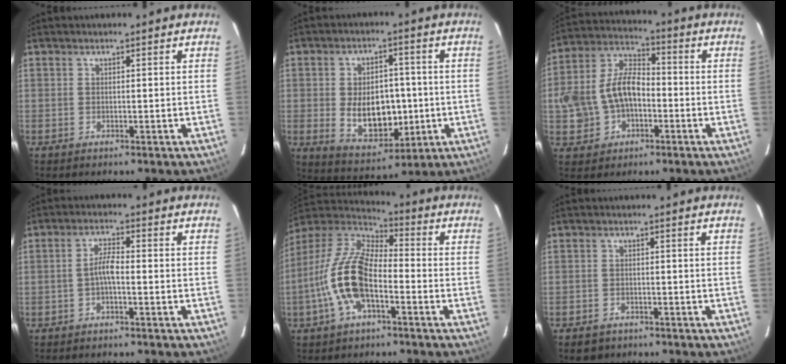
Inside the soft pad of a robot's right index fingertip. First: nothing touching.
{"total": 11.9, "force": [-1.1, 7.7, 9.0], "torque": [-0.171, 0.000, 0.007]}
{"total": 13.9, "force": [-3.2, 9.9, 9.2], "torque": [-0.213, 0.025, -0.050]}
{"total": 3.0, "force": [-1.2, 0.6, 2.7], "torque": [-0.057, 0.009, -0.024]}
{"total": 15.4, "force": [-4.9, 6.7, 13.0], "torque": [-0.265, 0.003, -0.101]}
{"total": 3.5, "force": [-2.4, 2.5, 0.7], "torque": [-0.026, -0.001, -0.033]}